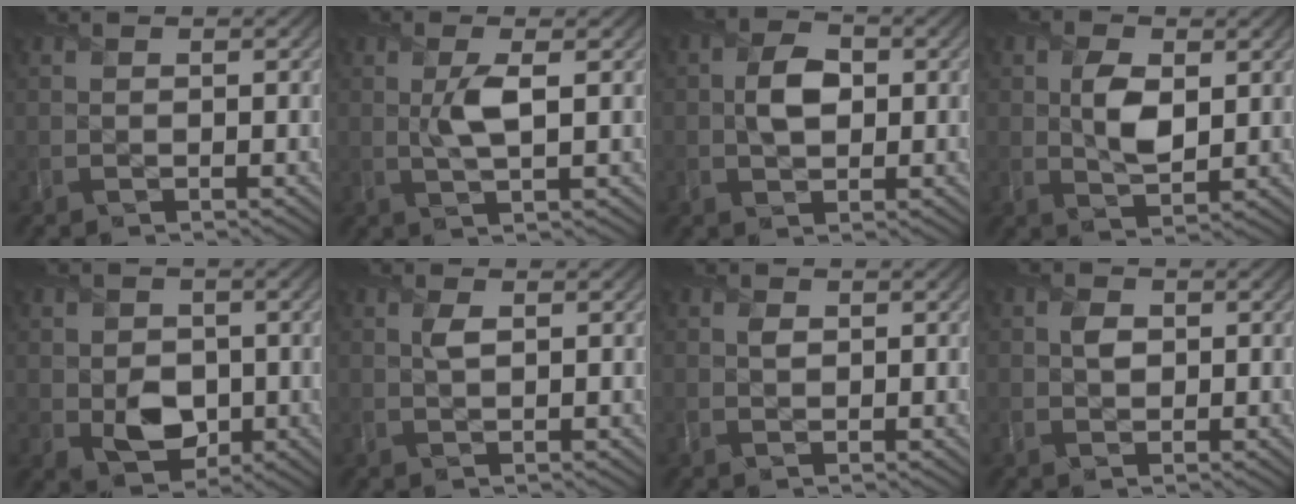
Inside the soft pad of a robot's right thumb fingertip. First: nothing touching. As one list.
[{"total": 3.8, "force": [0.6, 1.1, 3.5], "torque": [-0.075, -0.002, 0.009]}, {"total": 4.3, "force": [0.2, 3.0, 3.1], "torque": [-0.066, 0.000, -0.002]}, {"total": 5.1, "force": [0.9, 3.1, 3.9], "torque": [-0.080, -0.006, 0.015]}, {"total": 5.5, "force": [-0.7, 4.4, 3.1], "torque": [-0.068, -0.017, -0.011]}, {"total": 1.7, "force": [0.5, 0.8, 1.4], "torque": [-0.033, -0.003, 0.009]}, {"total": 1.3, "force": [0.4, 1.0, 0.7], "torque": [-0.016, -0.002, 0.005]}, {"total": 2.0, "force": [0.3, 1.6, 1.2], "torque": [-0.025, -0.002, 0.001]}]